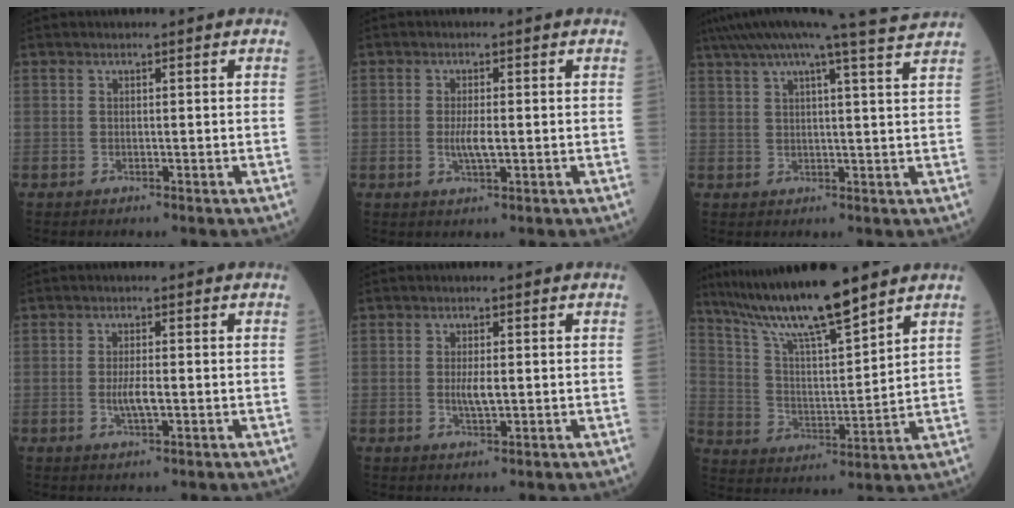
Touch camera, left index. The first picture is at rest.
{"total": 3.0, "force": [-0.3, 0.5, 2.9], "torque": [-0.062, -0.005, -0.004]}
{"total": 14.4, "force": [12.3, -2.2, 7.2], "torque": [-0.124, -0.001, 0.159]}
{"total": 3.0, "force": [-0.5, 0.5, 2.9], "torque": [-0.062, -0.003, -0.008]}
{"total": 2.7, "force": [-0.1, 0.6, 2.6], "torque": [-0.053, -0.003, 0.001]}
{"total": 14.8, "force": [12.1, 0.5, 8.5], "torque": [-0.160, 0.003, 0.223]}